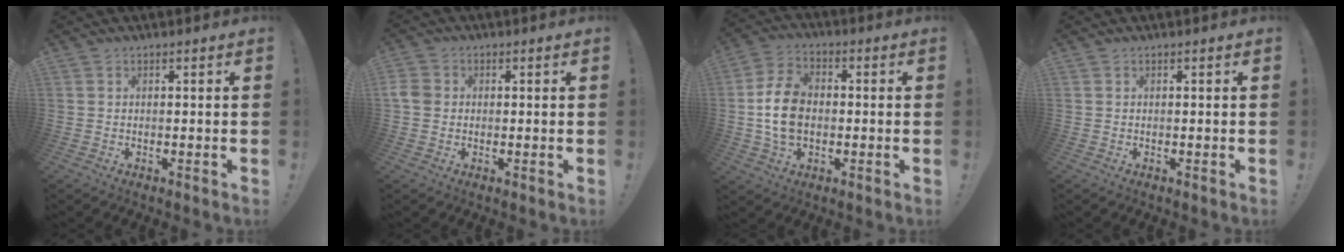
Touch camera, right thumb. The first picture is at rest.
{"total": 4.4, "force": [-0.1, 3.9, 2.1], "torque": [-0.048, 0.009, -0.002]}
{"total": 12.5, "force": [-1.0, 9.1, 8.5], "torque": [-0.164, 0.009, -0.017]}
{"total": 0.0}